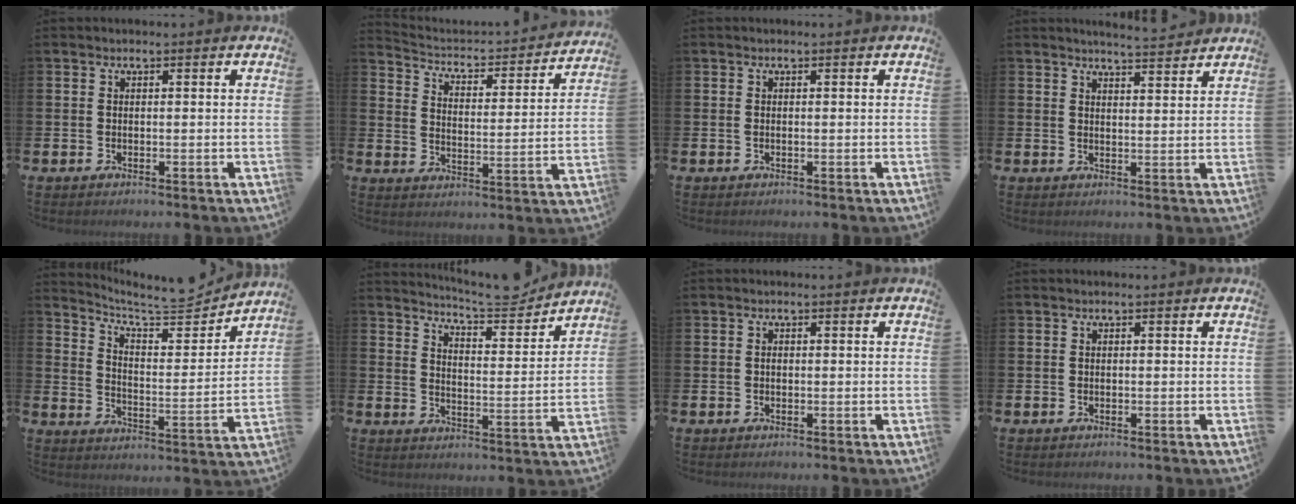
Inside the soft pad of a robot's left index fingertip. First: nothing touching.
{"total": 3.6, "force": [3.3, 1.3, 0.7], "torque": [-0.043, -0.036, 0.047]}
{"total": 0.0}
{"total": 4.2, "force": [4.1, -0.3, 0.3], "torque": [-0.013, -0.024, 0.074]}
{"total": 7.4, "force": [7.0, 1.4, 2.2], "torque": [-0.060, -0.057, 0.117]}
{"total": 6.6, "force": [6.5, 0.2, 1.2], "torque": [-0.035, -0.047, 0.112]}
{"total": 0.6, "force": [0.0, 0.4, 0.4], "torque": [-0.011, 0.003, -0.001]}
{"total": 0.0}